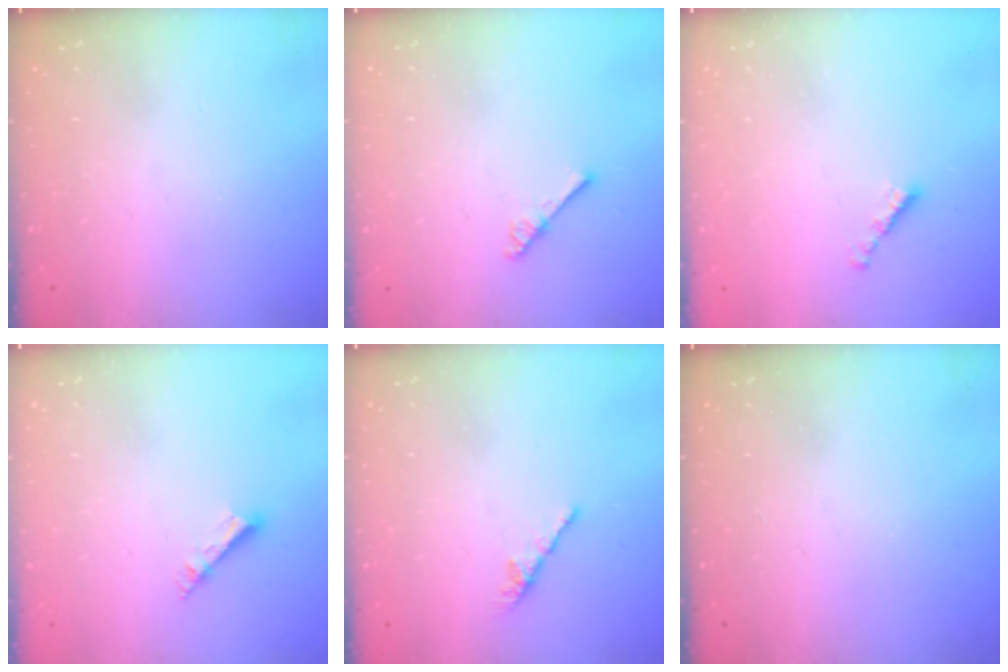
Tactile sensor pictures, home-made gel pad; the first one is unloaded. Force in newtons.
{"total": 2.6, "press": 2.6, "slide": 0.3}
{"total": 2.2, "press": 2.1, "slide": 0.7}
{"total": 3.6, "press": 3.5, "slide": 0.3}
{"total": 0.0}
{"total": 0.0}